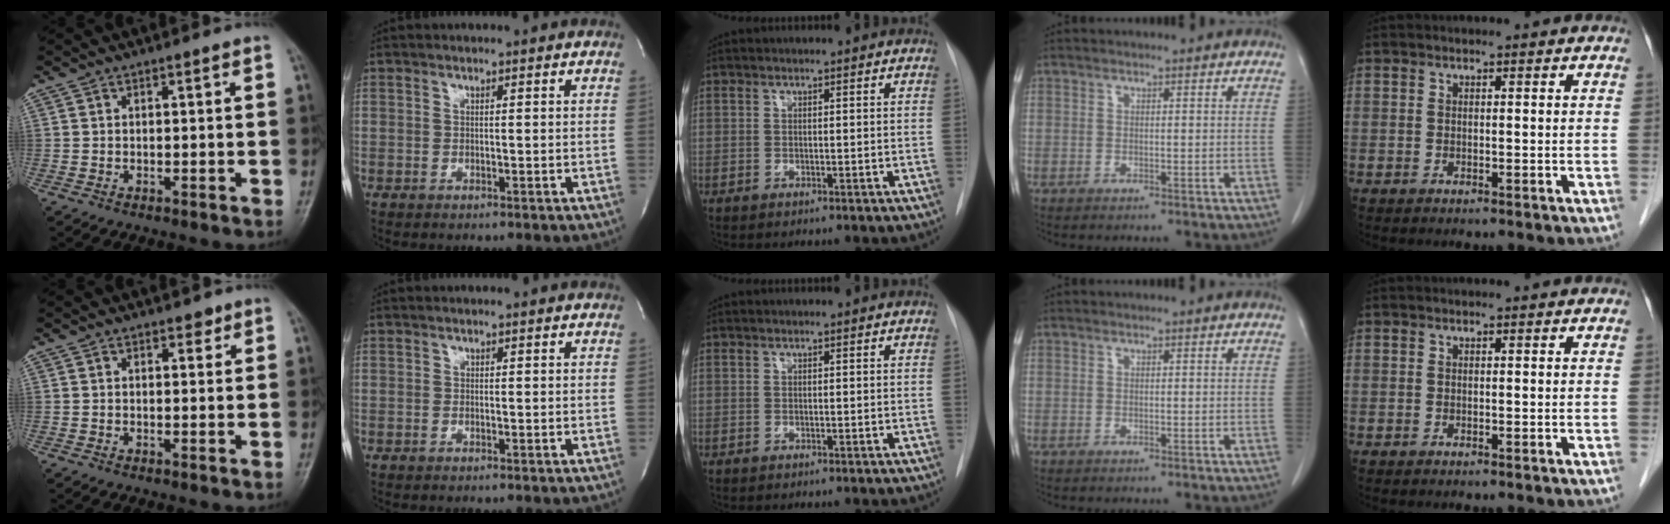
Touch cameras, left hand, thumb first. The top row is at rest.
{"thumb": {"total": 1.5, "force": [1.1, 0.9, 0.6], "torque": [0.004, -0.005, 0.012]}}